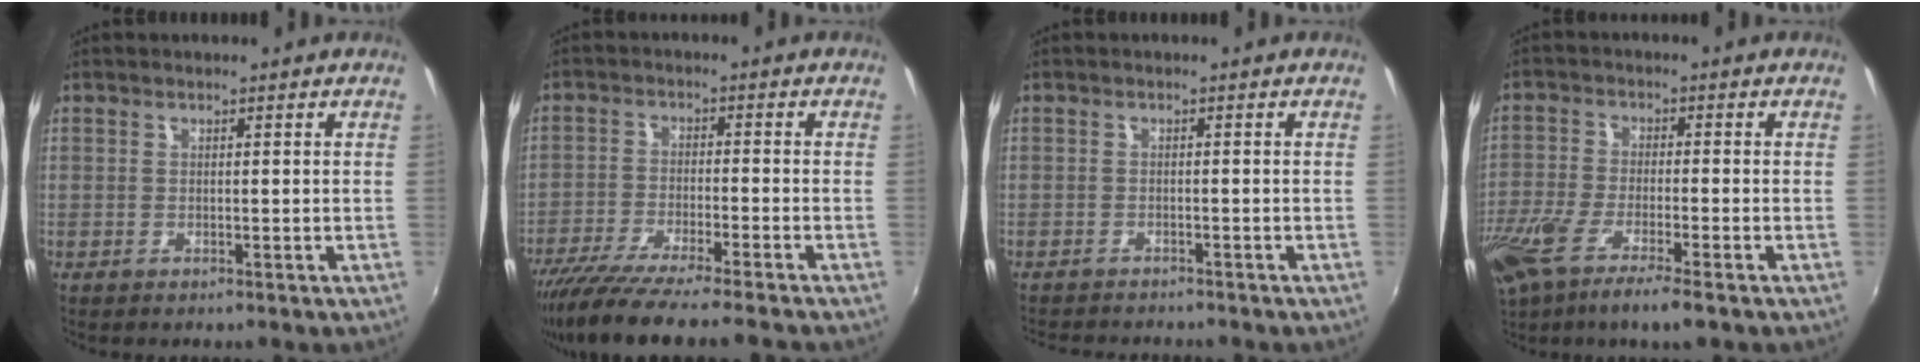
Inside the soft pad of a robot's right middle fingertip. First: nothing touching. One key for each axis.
{"total": 12.5, "fx": -10.7, "fy": -0.2, "fz": 6.4, "tx": -0.130, "ty": -0.037, "tz": -0.179}
{"total": 5.5, "fx": -5.2, "fy": 1.0, "fz": 1.6, "tx": -0.045, "ty": -0.015, "tz": -0.079}
{"total": 11.8, "fx": -7.8, "fy": 2.3, "fz": 8.5, "tx": -0.194, "ty": -0.045, "tz": -0.151}